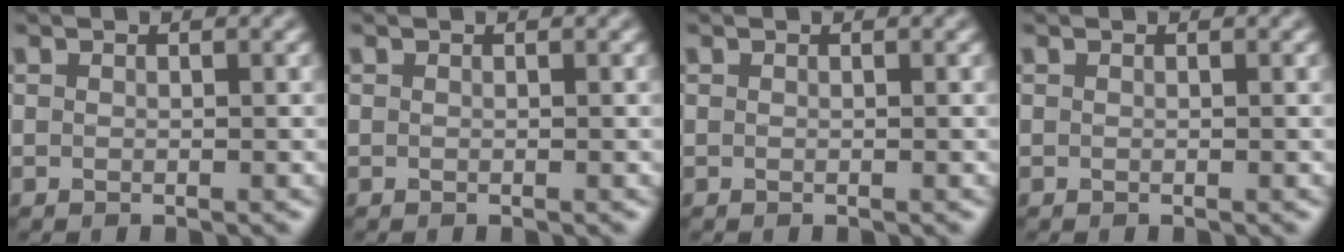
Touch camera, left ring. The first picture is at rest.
{"total": 0.0}
{"total": 0.0}
{"total": 0.0}